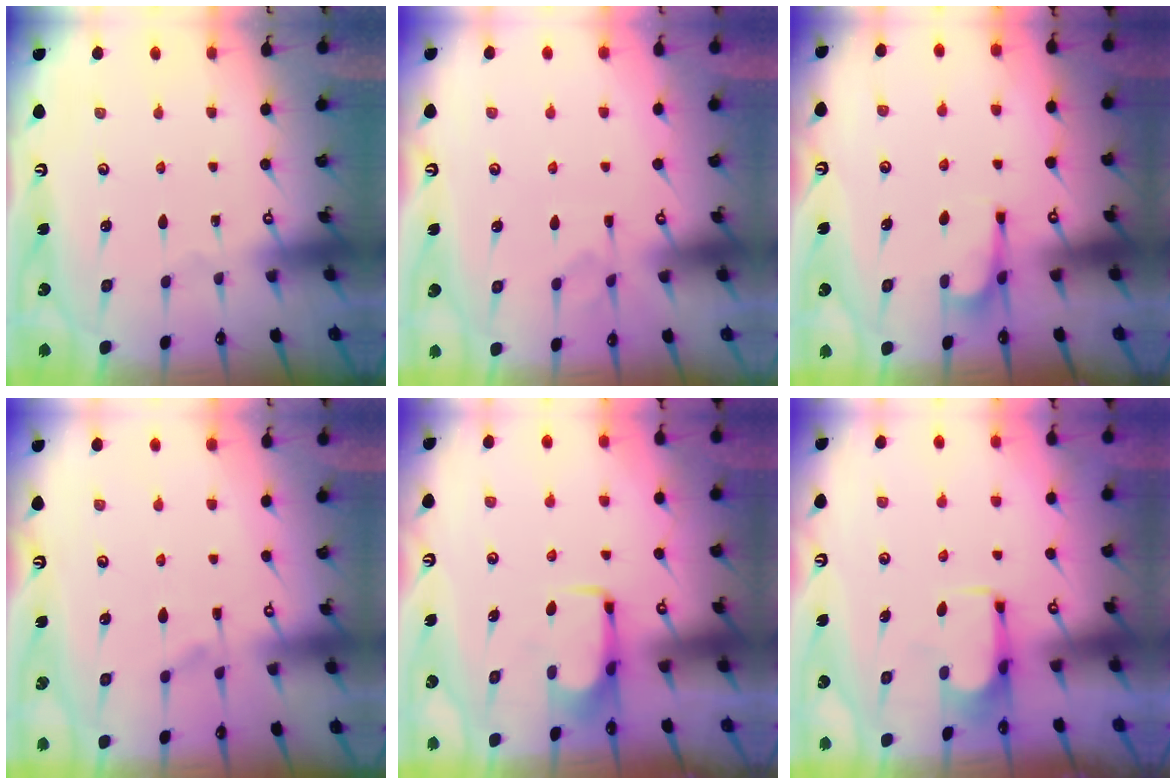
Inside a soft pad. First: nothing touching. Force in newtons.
{"total": 3.9, "press": 3.8, "slide": 1.2}
{"total": 4.0, "press": 4.0, "slide": 0.5}
{"total": 1.3, "press": 0.3, "slide": 1.2}
{"total": 1.7, "press": 1.6, "slide": 0.5}
{"total": 0.8, "press": 0.1, "slide": 0.8}